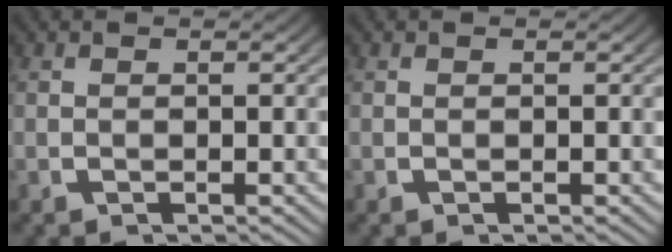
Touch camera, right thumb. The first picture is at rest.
{"total": 0.0}